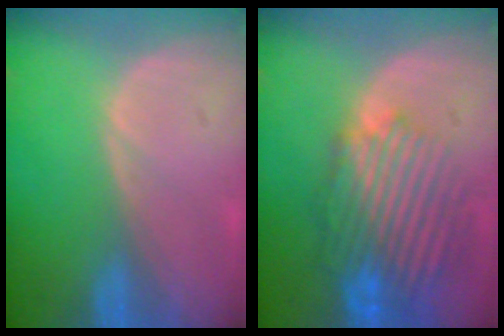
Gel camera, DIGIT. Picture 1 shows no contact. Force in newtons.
{"total": 10.3, "press": 9.3, "slide": 4.4}